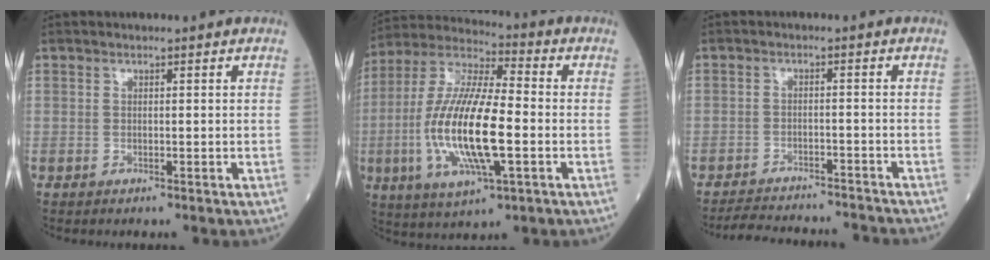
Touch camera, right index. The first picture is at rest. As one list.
[{"total": 17.6, "force": [-3.3, 3.9, 16.8], "torque": [-0.351, -0.008, -0.059]}, {"total": 10.7, "force": [-10.4, 1.5, 2.1], "torque": [-0.035, 0.008, -0.143]}]